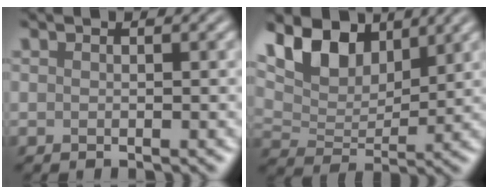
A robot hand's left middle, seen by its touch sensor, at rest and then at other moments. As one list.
[{"total": 8.4, "force": [5.0, 4.6, 4.9], "torque": [-0.105, 0.009, 0.084]}]